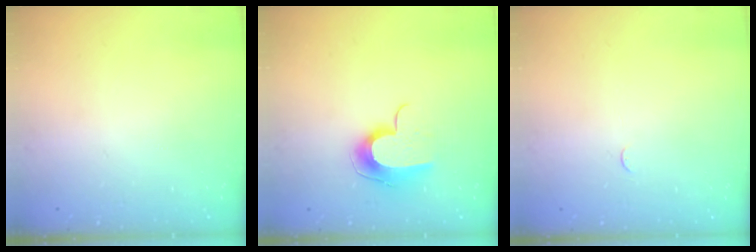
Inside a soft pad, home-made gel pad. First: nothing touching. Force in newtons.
{"total": 9.7, "press": 9.7, "slide": 0.4}
{"total": 2.9, "press": 2.8, "slide": 0.4}